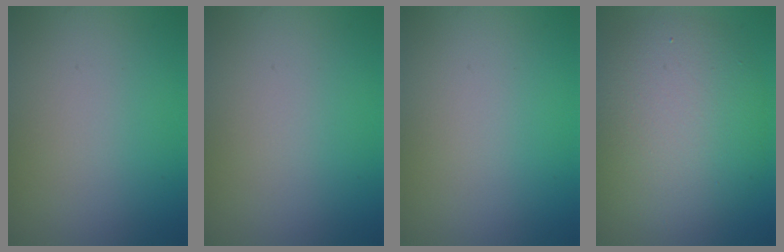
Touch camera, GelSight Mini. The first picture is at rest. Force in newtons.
{"total": 0.0}
{"total": 0.0}
{"total": 9.0, "press": 9.0, "slide": 1.0}